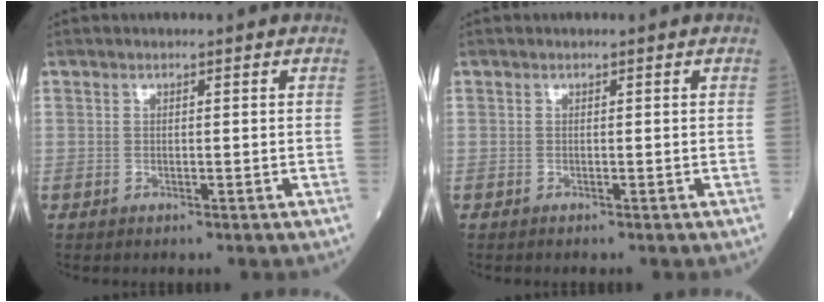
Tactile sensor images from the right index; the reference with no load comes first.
{"total": 0.0}